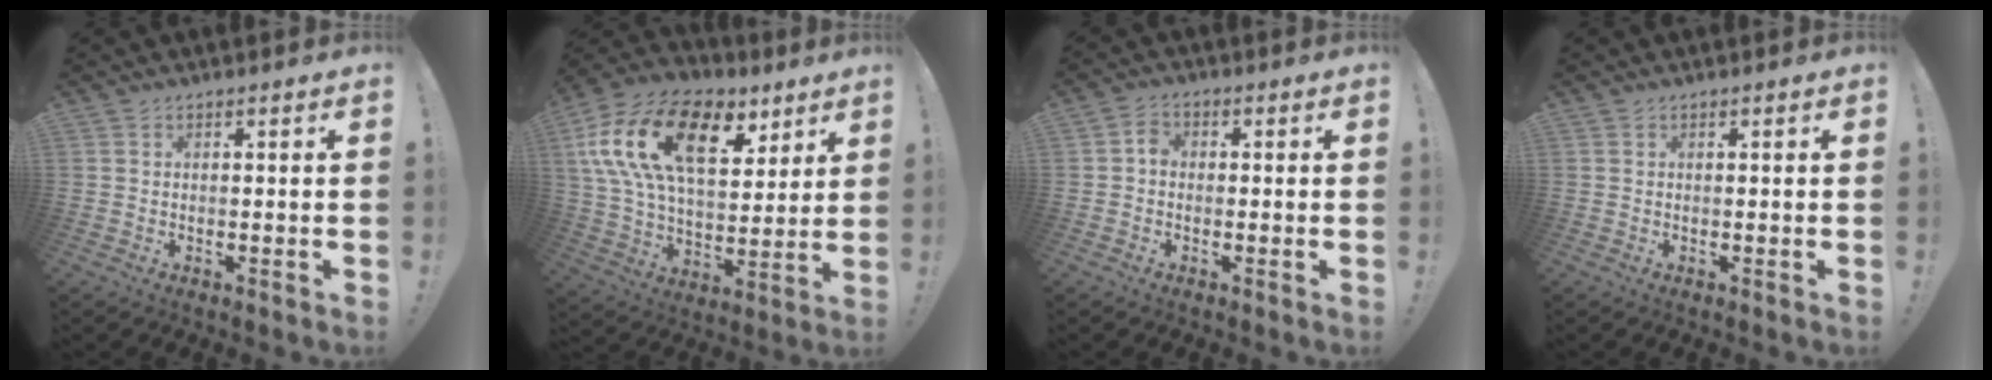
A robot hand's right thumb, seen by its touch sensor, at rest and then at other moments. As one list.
[{"total": 23.7, "force": [9.5, 14.0, 16.6], "torque": [-0.283, -0.035, 0.172]}, {"total": 2.7, "force": [-0.9, 2.0, 1.6], "torque": [-0.029, 0.013, -0.017]}, {"total": 0.0}]